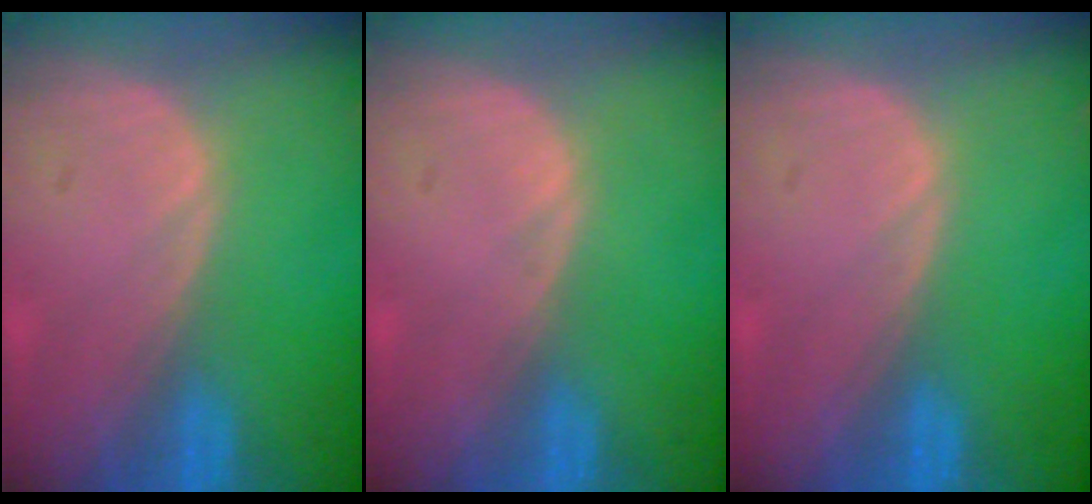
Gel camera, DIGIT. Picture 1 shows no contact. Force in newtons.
{"total": 0.0}
{"total": 0.0}